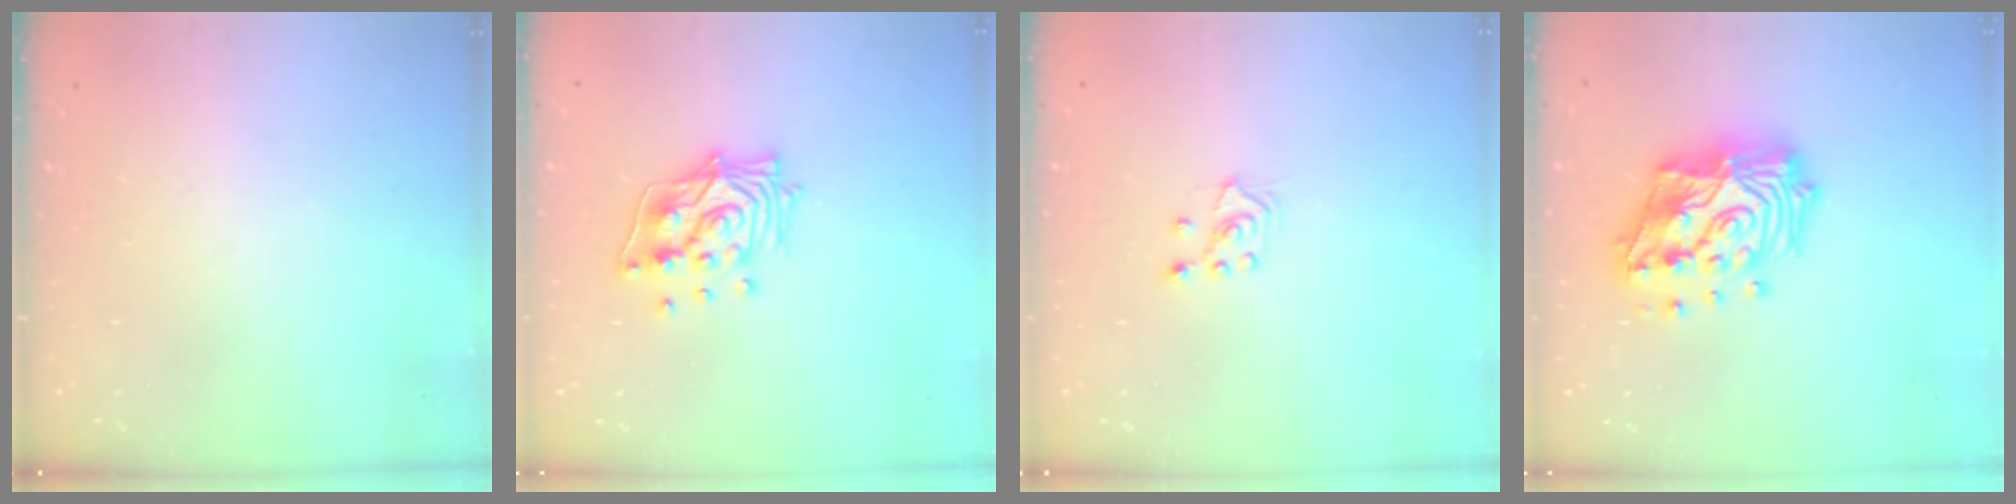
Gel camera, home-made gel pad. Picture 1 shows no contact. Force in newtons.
{"total": 13.5, "press": 13.5, "slide": 1.6}
{"total": 3.0, "press": 2.9, "slide": 0.7}
{"total": 25.6, "press": 25.5, "slide": 2.2}